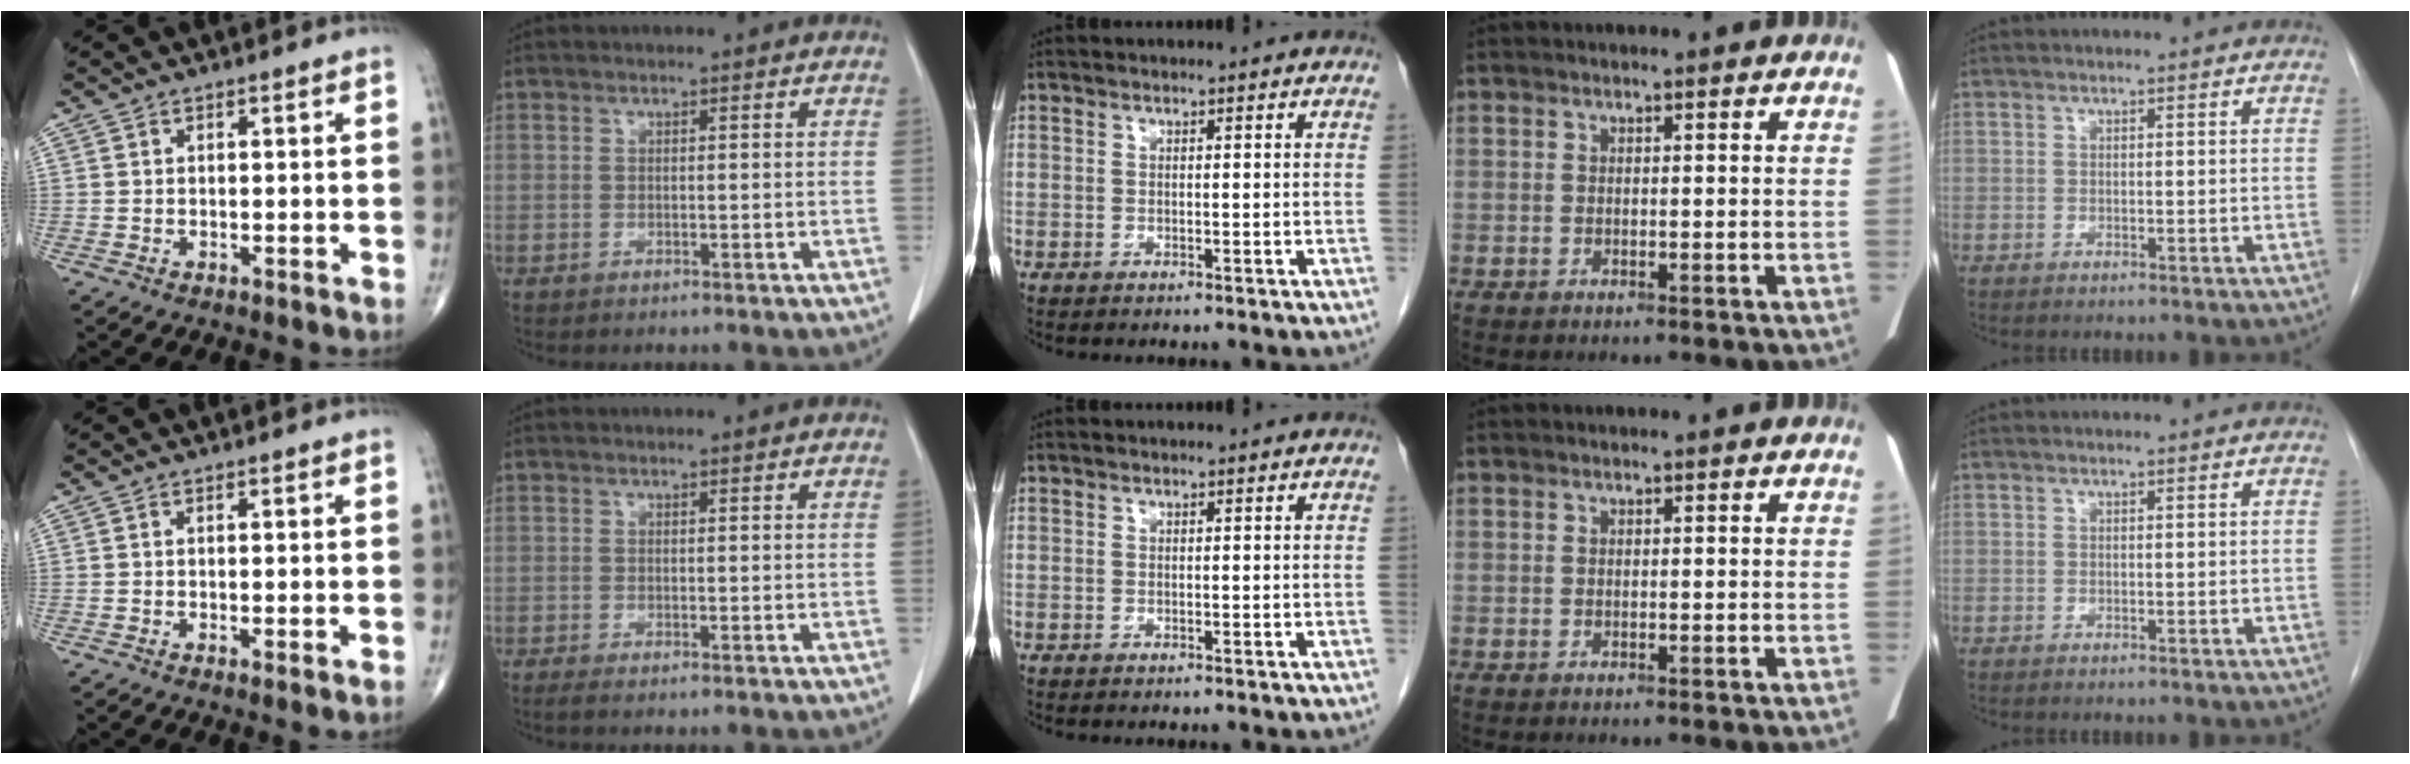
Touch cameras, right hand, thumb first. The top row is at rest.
{"thumb": {"total": 1.2, "force": [-0.2, 0.1, 1.2], "torque": [-0.025, -0.006, -0.005]}, "index": {"total": 0.8, "force": [-0.6, -0.1, 0.5], "torque": [-0.011, -0.002, -0.013]}}